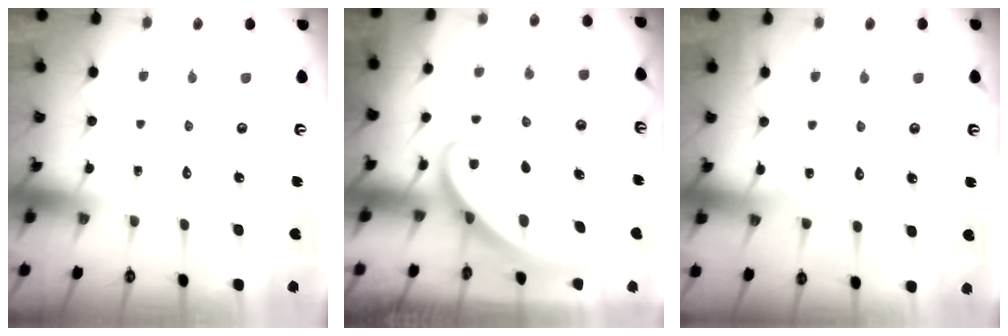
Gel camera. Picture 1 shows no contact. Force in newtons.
{"total": 2.6, "press": 2.6, "slide": 0.2}
{"total": 4.0, "press": 4.0, "slide": 0.4}